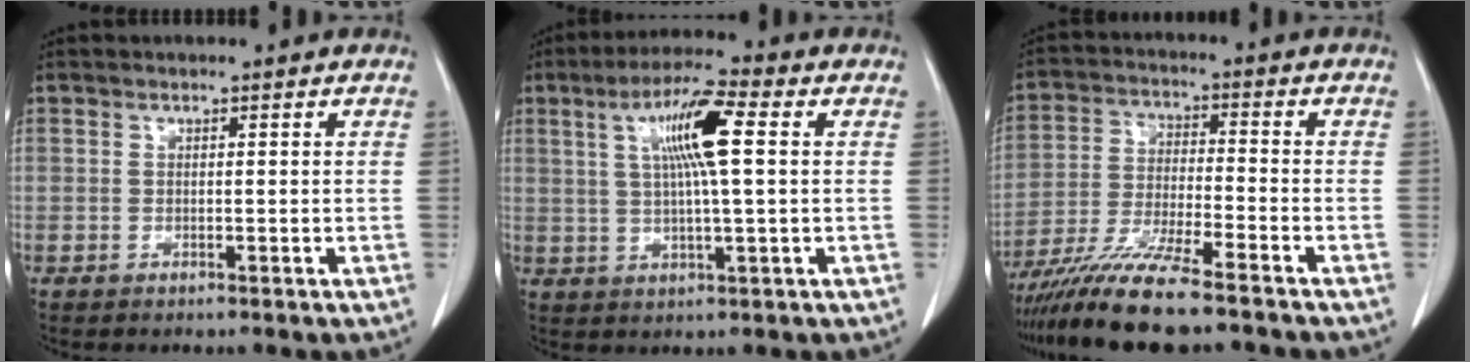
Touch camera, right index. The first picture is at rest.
{"total": 9.6, "force": [2.4, 0.6, 9.3], "torque": [-0.171, 0.011, 0.041]}
{"total": 11.6, "force": [-9.4, 0.0, 6.9], "torque": [-0.127, -0.030, -0.167]}